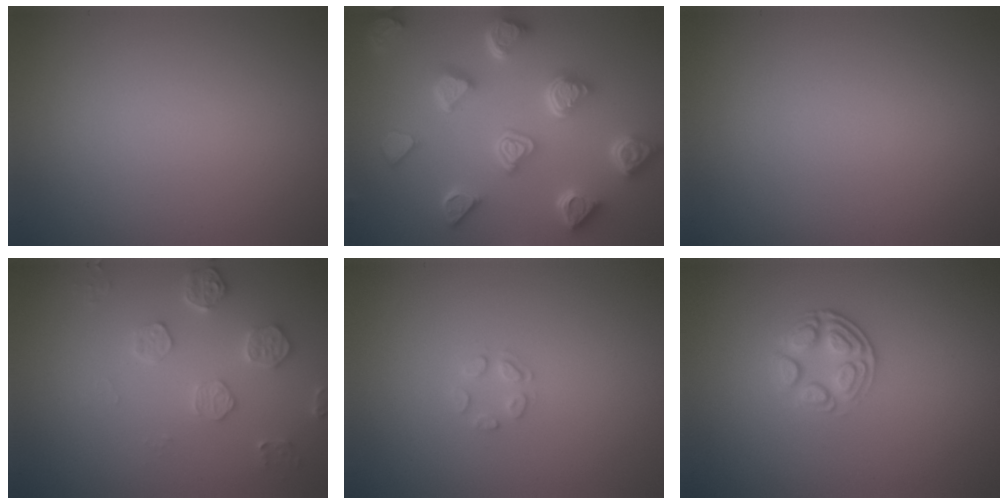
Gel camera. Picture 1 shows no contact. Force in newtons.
{"total": 7.0, "press": 5.7, "slide": 4.1}
{"total": 0.0}
{"total": 2.7, "press": 2.7, "slide": 0.5}
{"total": 1.2, "press": 1.2, "slide": 0.1}
{"total": 2.7, "press": 2.3, "slide": 1.4}